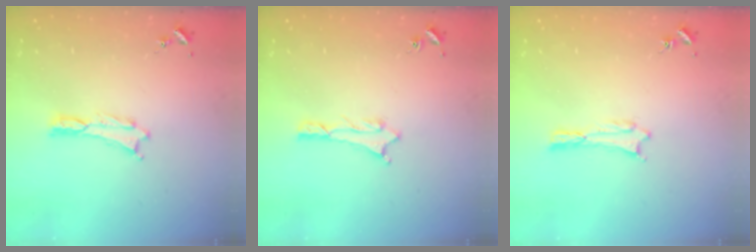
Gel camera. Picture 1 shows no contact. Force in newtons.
{"total": 0.9, "press": 0.8, "slide": 0.1}
{"total": 0.7, "press": 0.7, "slide": 0.1}